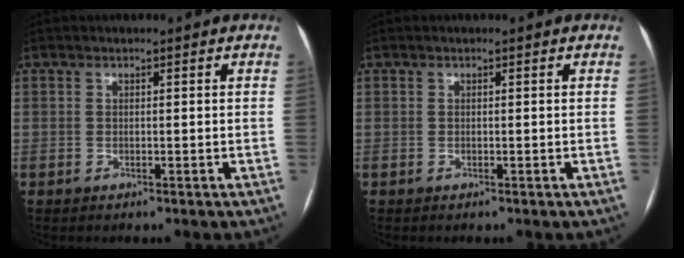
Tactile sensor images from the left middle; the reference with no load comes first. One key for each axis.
{"total": 0.0}